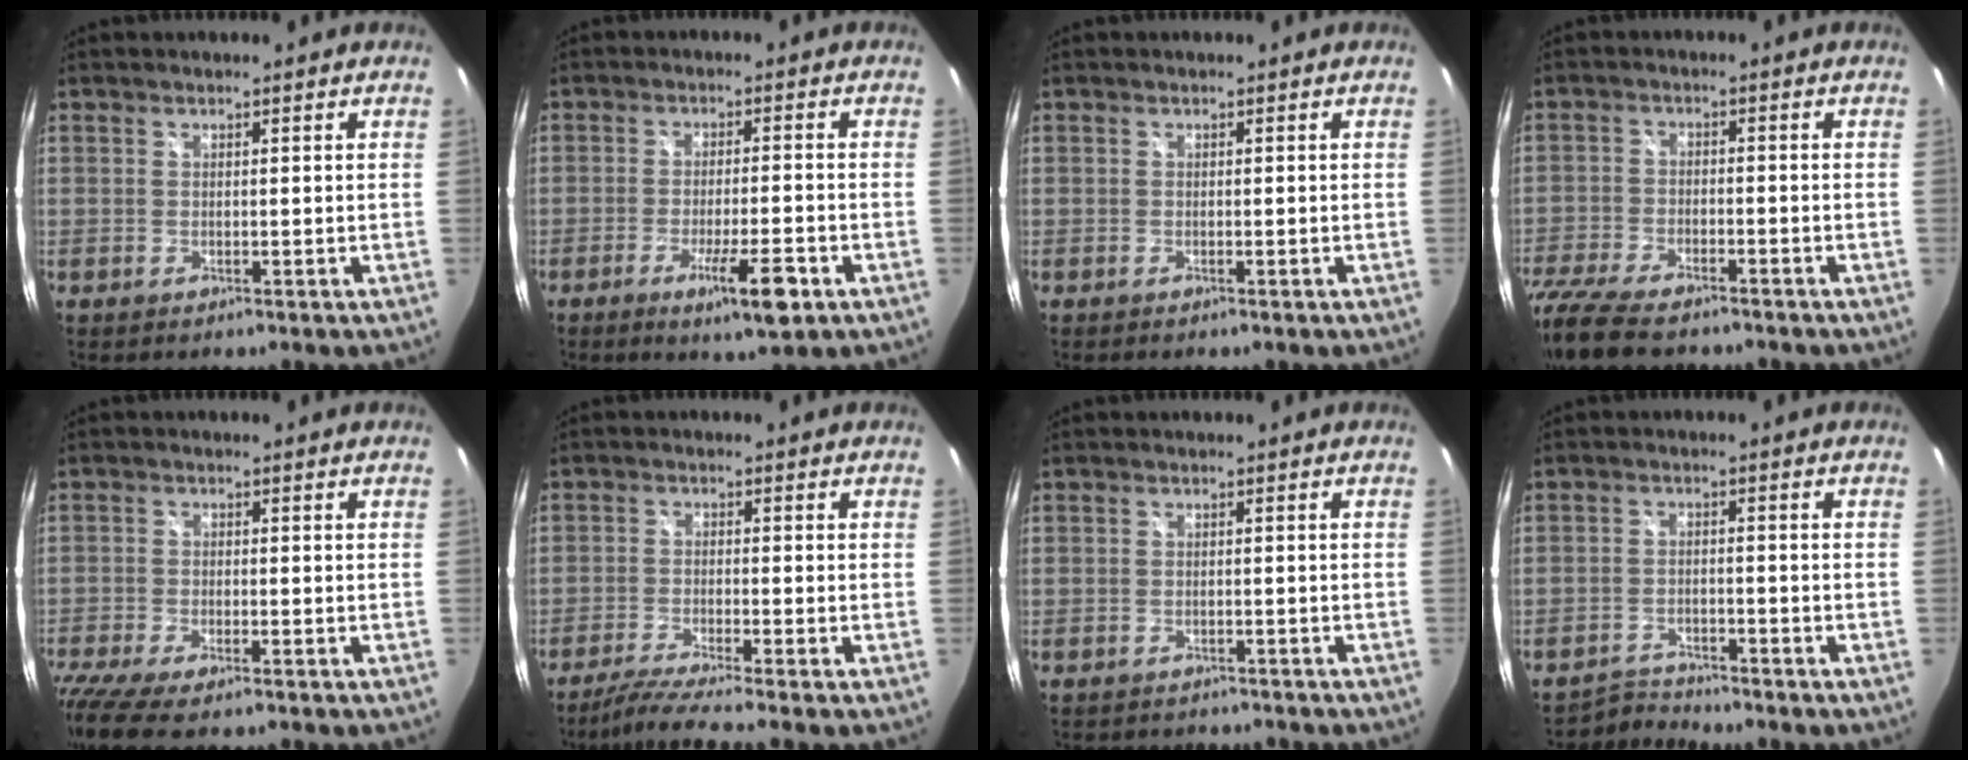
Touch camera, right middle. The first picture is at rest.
{"total": 8.0, "force": [-4.3, 1.1, 6.7], "torque": [-0.123, -0.019, -0.067]}
{"total": 0.0}
{"total": 16.8, "force": [-13.4, 5.5, 8.5], "torque": [-0.207, -0.048, -0.234]}
{"total": 9.3, "force": [-7.5, 1.8, 5.2], "torque": [-0.131, -0.045, -0.137]}
{"total": 7.1, "force": [-6.0, -1.3, 3.4], "torque": [-0.083, -0.022, -0.108]}
{"total": 4.9, "force": [-4.5, 1.5, 1.2], "torque": [-0.029, -0.010, -0.061]}
{"total": 4.1, "force": [-4.1, 0.4, -0.4], "torque": [-0.006, 0.006, -0.075]}